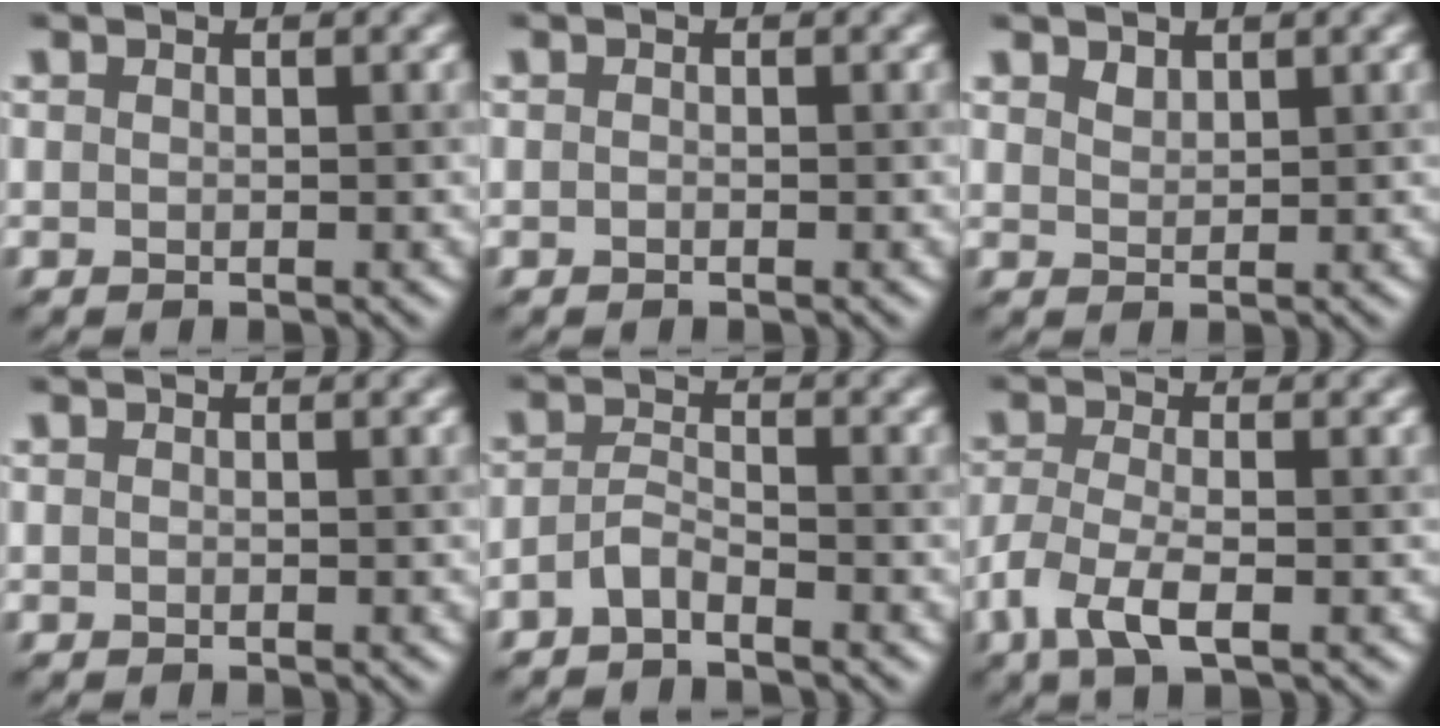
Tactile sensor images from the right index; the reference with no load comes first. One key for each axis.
{"total": 0.0}
{"total": 1.3, "fx": 1.2, "fy": 0.4, "fz": -0.1, "tx": 0.004, "ty": 0.005, "tz": 0.027}
{"total": 0.0}
{"total": 1.5, "fx": -1.1, "fy": 0.4, "fz": 0.9, "tx": -0.018, "ty": 0.009, "tz": -0.030}
{"total": 3.8, "fx": -1.5, "fy": 1.5, "fz": 3.1, "tx": -0.073, "ty": 0.002, "tz": -0.037}